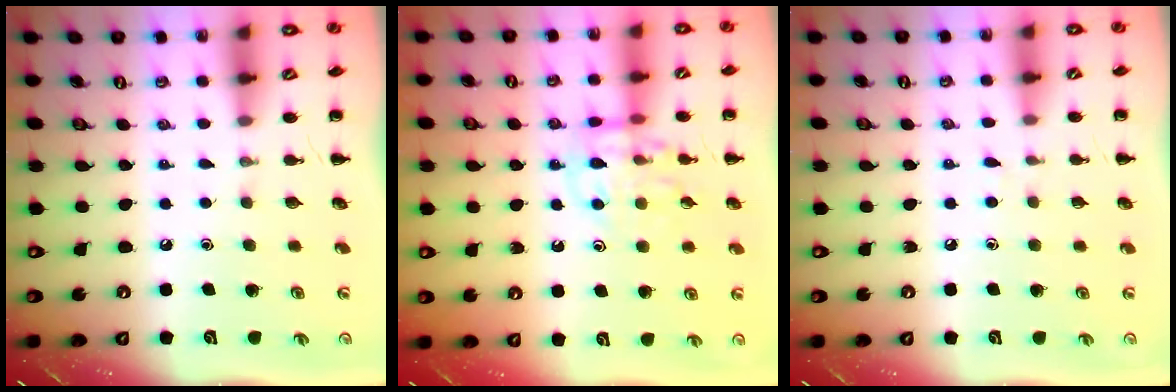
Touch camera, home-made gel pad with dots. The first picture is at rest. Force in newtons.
{"total": 12.9, "press": 12.8, "slide": 1.2}
{"total": 2.7, "press": 2.4, "slide": 1.4}